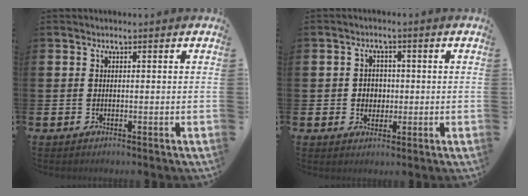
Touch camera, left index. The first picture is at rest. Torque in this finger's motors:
{"motor_torque": [0.41, -0.01, 0.05, 0.05]}